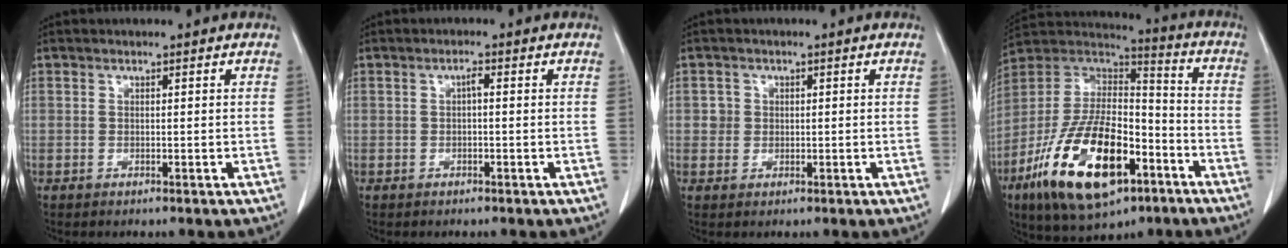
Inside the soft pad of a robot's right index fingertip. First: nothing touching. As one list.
[{"total": 1.1, "force": [0.0, 0.3, 1.1], "torque": [-0.019, 0.004, 0.001]}, {"total": 2.0, "force": [0.4, 1.9, 0.1], "torque": [0.008, 0.003, 0.002]}, {"total": 23.0, "force": [-10.5, 9.6, 18.1], "torque": [-0.367, -0.013, -0.178]}]